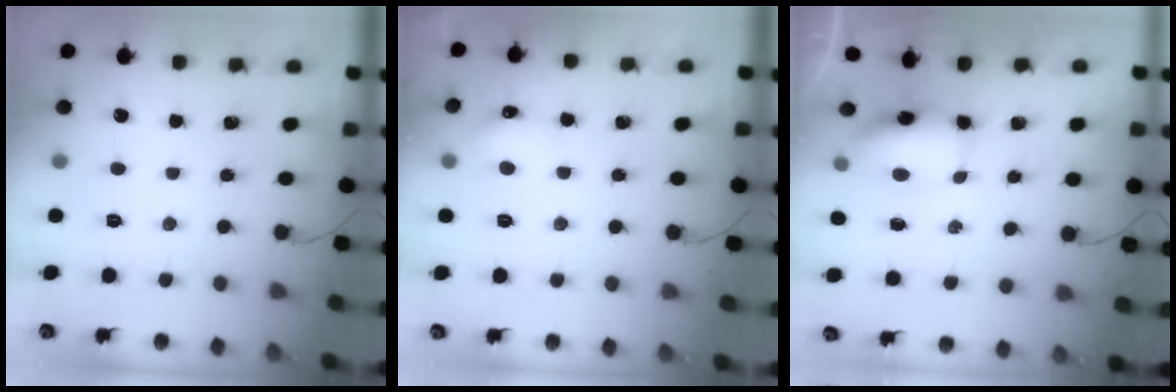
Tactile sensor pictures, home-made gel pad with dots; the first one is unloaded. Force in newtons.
{"total": 6.7, "press": 6.5, "slide": 1.6}
{"total": 7.7, "press": 7.3, "slide": 2.5}